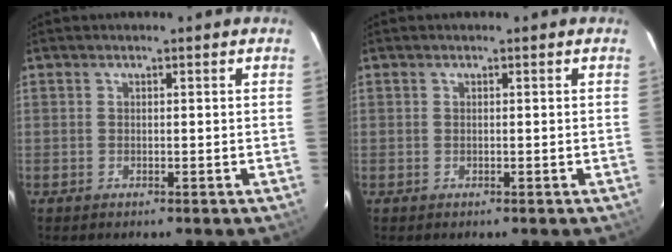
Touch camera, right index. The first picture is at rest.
{"total": 0.0}